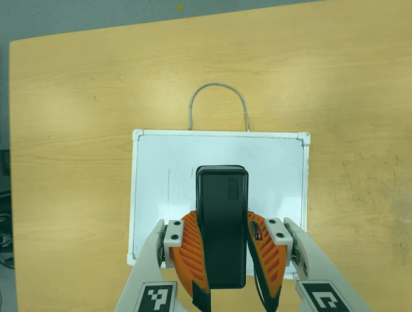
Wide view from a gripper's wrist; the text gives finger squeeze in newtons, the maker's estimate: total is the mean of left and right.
{"total": 10.0, "left": 8.0, "right": 12.0}